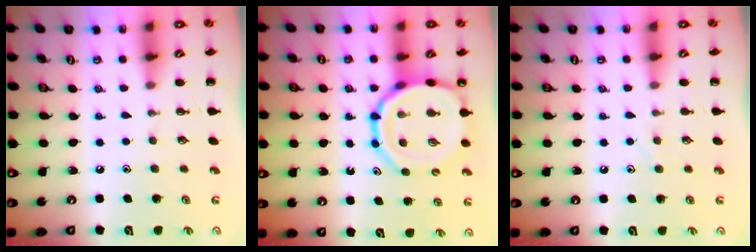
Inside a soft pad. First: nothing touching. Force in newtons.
{"total": 13.6, "press": 13.3, "slide": 3.1}
{"total": 4.8, "press": 4.6, "slide": 1.0}